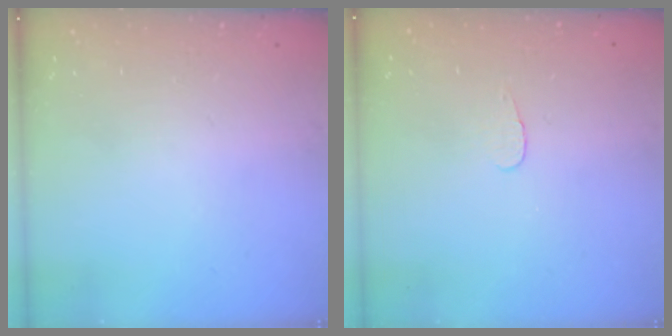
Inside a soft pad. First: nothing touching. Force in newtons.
{"total": 3.4, "press": 3.4, "slide": 0.4}